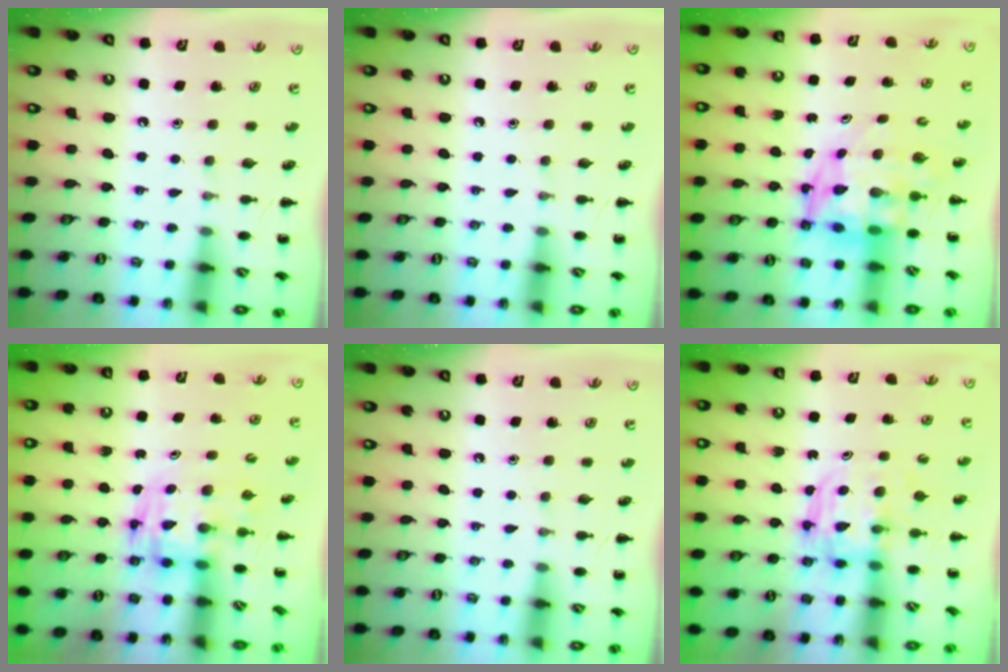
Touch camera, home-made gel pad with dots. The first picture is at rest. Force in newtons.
{"total": 0.0}
{"total": 6.2, "press": 5.8, "slide": 2.1}
{"total": 3.5, "press": 3.5, "slide": 0.6}
{"total": 0.0}
{"total": 3.6, "press": 3.6, "slide": 0.2}